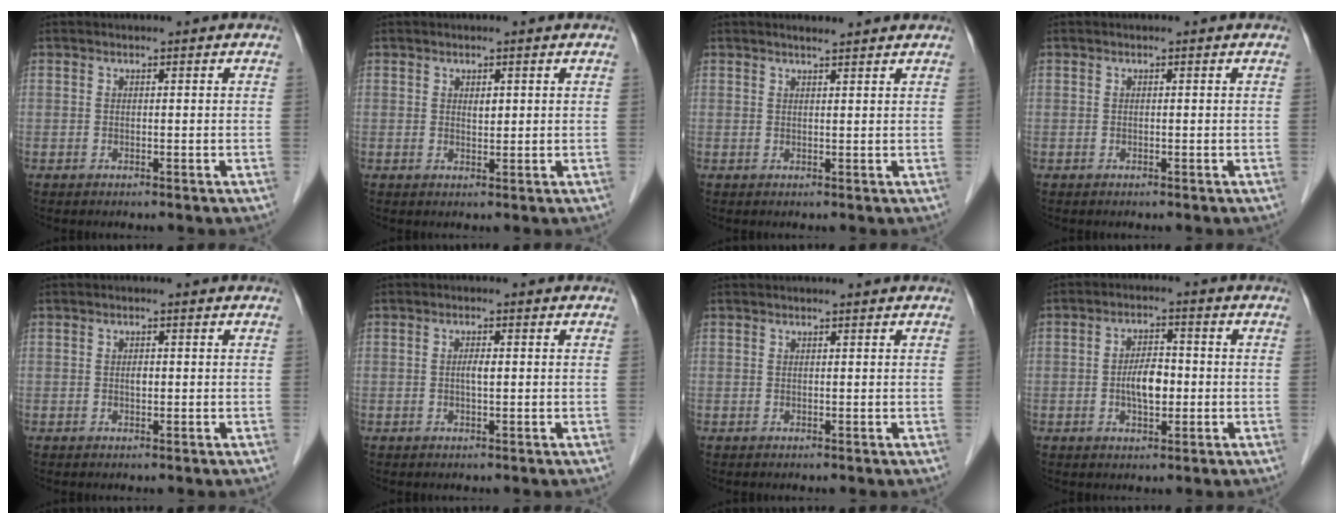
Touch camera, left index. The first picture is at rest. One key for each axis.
{"total": 1.3, "fx": 0.5, "fy": 0.7, "fz": 1.0, "tx": -0.015, "ty": -0.001, "tz": 0.009}
{"total": 3.3, "fx": 3.1, "fy": 0.1, "fz": 1.2, "tx": -0.021, "ty": 0.014, "tz": 0.041}
{"total": 0.0}
{"total": 0.8, "fx": 0.1, "fy": 0.4, "fz": 0.7, "tx": -0.012, "ty": 0.001, "tz": 0.001}
{"total": 1.5, "fx": 0.0, "fy": 0.3, "fz": 1.4, "tx": -0.027, "ty": 0.002, "tz": 0.000}
{"total": 1.4, "fx": 1.4, "fy": -0.1, "fz": 0.4, "tx": -0.007, "ty": 0.013, "tz": 0.021}
{"total": 5.0, "fx": -0.7, "fy": 2.2, "fz": 4.4, "tx": -0.084, "ty": 0.005, "tz": -0.012}